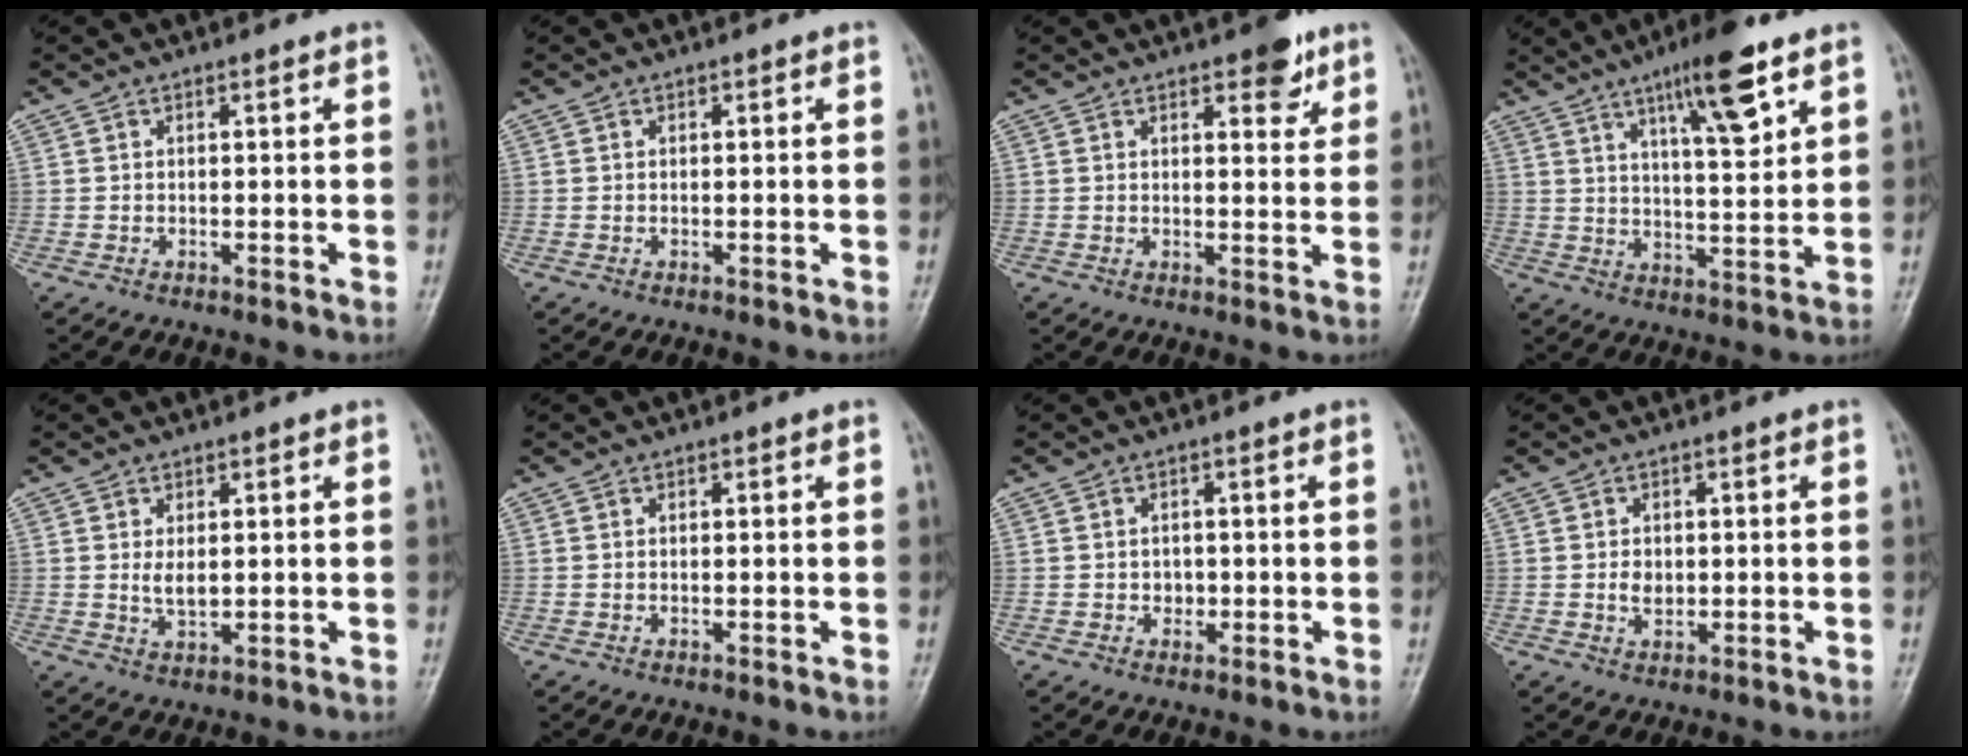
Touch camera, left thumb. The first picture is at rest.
{"total": 0.0}
{"total": 5.3, "force": [3.2, 2.3, 3.5], "torque": [-0.026, -0.015, 0.038]}
{"total": 12.7, "force": [7.1, 2.6, 10.1], "torque": [-0.153, -0.034, 0.115]}
{"total": 3.3, "force": [0.5, 2.0, 2.6], "torque": [-0.037, -0.010, 0.013]}
{"total": 0.0}
{"total": 2.2, "force": [-0.3, 2.0, 1.0], "torque": [0.000, 0.004, -0.004]}
{"total": 2.9, "force": [-0.1, 2.3, 1.8], "torque": [-0.018, 0.001, 0.000]}